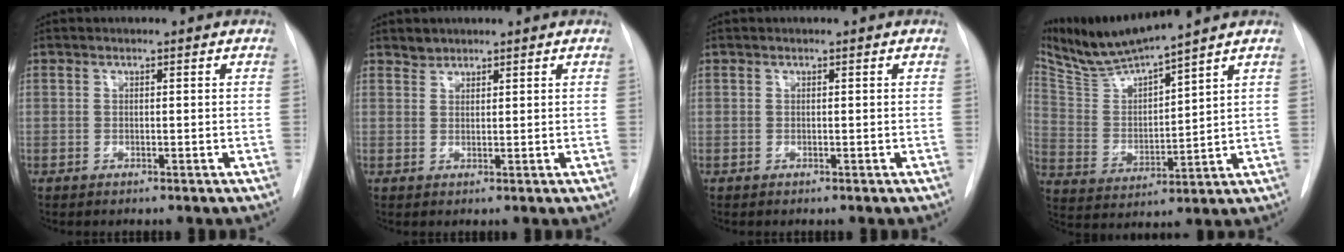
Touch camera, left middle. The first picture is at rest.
{"total": 1.4, "force": [1.3, 0.5, -0.1], "torque": [0.007, -0.001, 0.020]}
{"total": 0.0}
{"total": 11.2, "force": [10.3, -0.8, 4.3], "torque": [-0.093, -0.004, 0.207]}